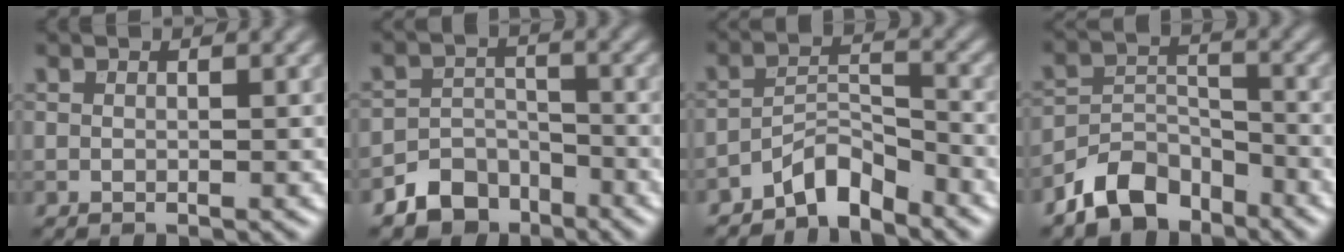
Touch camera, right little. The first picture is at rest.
{"total": 4.3, "force": [-3.1, 2.8, 1.0], "torque": [-0.006, -0.002, -0.056]}
{"total": 3.9, "force": [-3.3, 1.1, 1.6], "torque": [-0.022, 0.014, -0.069]}
{"total": 5.7, "force": [-4.4, 3.0, 2.0], "torque": [-0.028, -0.002, -0.088]}